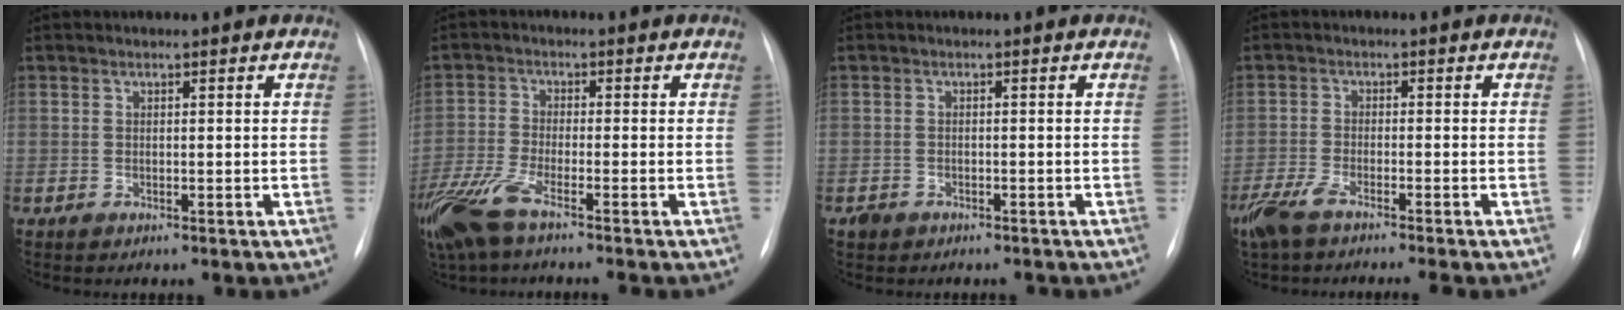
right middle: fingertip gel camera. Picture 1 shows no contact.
{"total": 9.2, "force": [-6.5, 1.2, 6.4], "torque": [-0.141, -0.019, -0.128]}
{"total": 2.1, "force": [-1.6, 1.3, 0.4], "torque": [-0.013, 0.002, -0.022]}
{"total": 7.6, "force": [-6.2, 0.6, 4.5], "torque": [-0.080, -0.017, -0.108]}